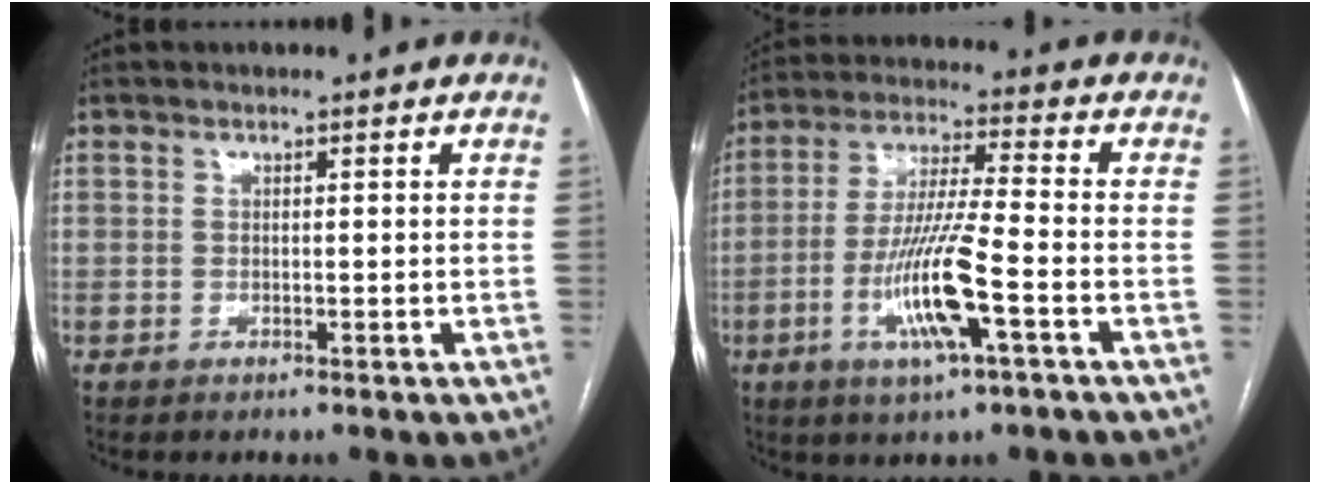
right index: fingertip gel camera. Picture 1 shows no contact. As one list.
[{"total": 12.0, "force": [-4.2, 0.5, 11.2], "torque": [-0.226, -0.009, -0.078]}]